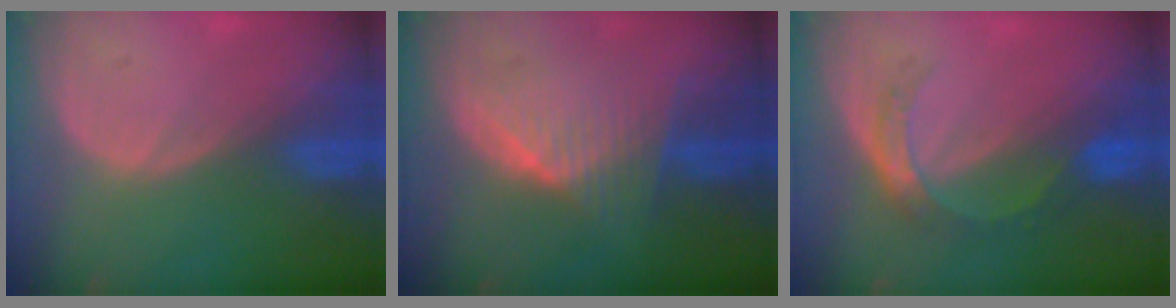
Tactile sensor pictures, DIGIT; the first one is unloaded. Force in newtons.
{"total": 7.0, "press": 6.5, "slide": 2.8}
{"total": 5.3, "press": 4.8, "slide": 2.2}